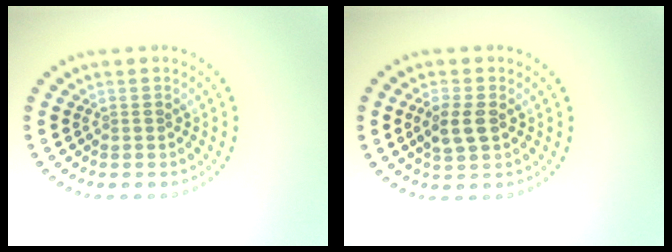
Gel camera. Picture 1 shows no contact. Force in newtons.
{"total": 2.5, "press": 2.5, "slide": 0.5}